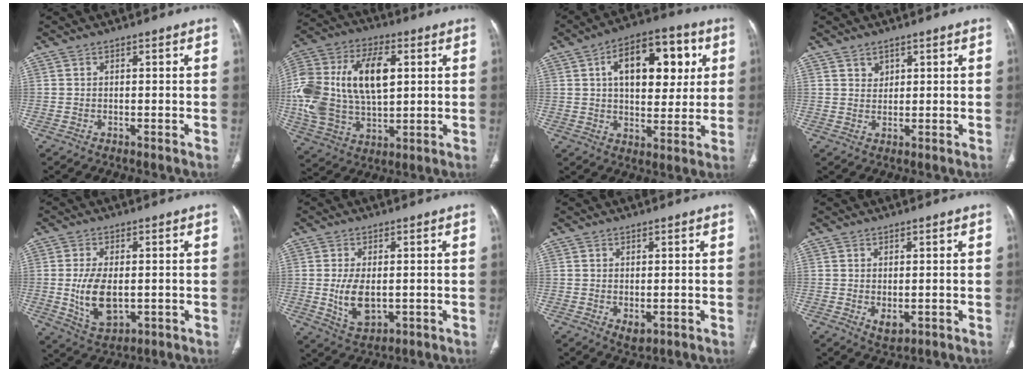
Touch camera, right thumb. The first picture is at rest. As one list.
[{"total": 23.7, "force": [3.3, 13.8, 18.9], "torque": [-0.385, 0.007, 0.058]}, {"total": 17.6, "force": [4.9, 9.8, 13.8], "torque": [-0.163, 0.008, 0.071]}, {"total": 2.2, "force": [1.4, 1.6, 0.5], "torque": [0.003, -0.010, 0.024]}, {"total": 9.6, "force": [-0.6, 5.4, 8.0], "torque": [-0.146, -0.011, 0.002]}, {"total": 7.5, "force": [-0.4, 4.3, 6.2], "torque": [-0.112, -0.013, 0.006]}, {"total": 2.6, "force": [-0.4, 1.4, 2.1], "torque": [-0.032, -0.007, 0.003]}, {"total": 3.0, "force": [-0.4, 1.7, 2.5], "torque": [-0.038, -0.008, 0.006]}]